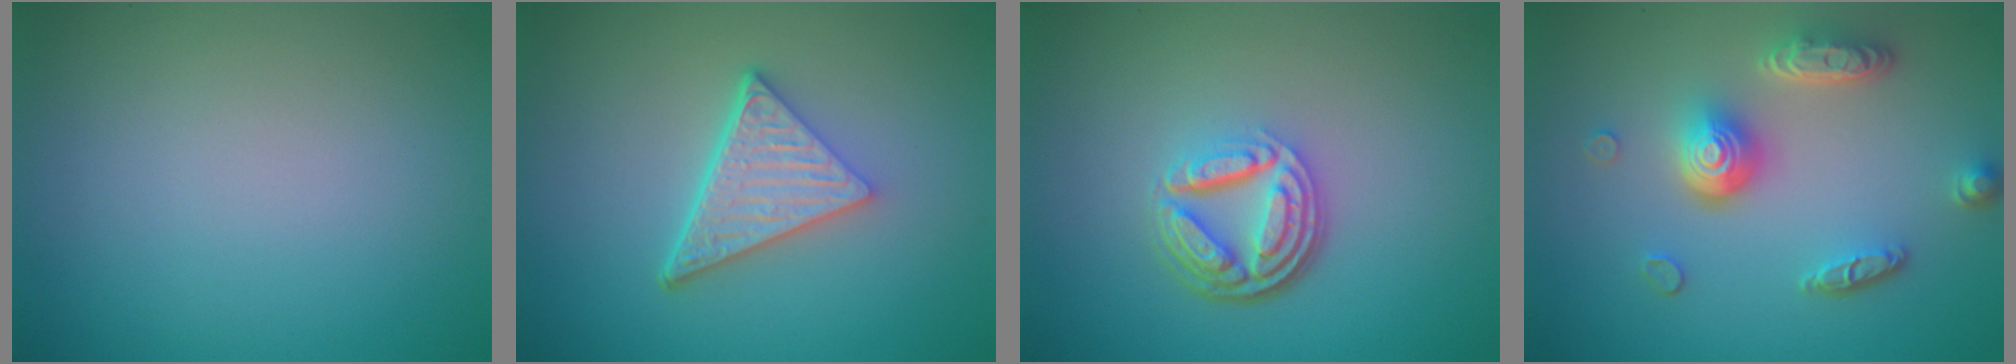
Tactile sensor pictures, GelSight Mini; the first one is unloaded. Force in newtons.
{"total": 5.1, "press": 3.6, "slide": 3.7}
{"total": 5.1, "press": 3.6, "slide": 3.6}
{"total": 5.2, "press": 3.8, "slide": 3.5}